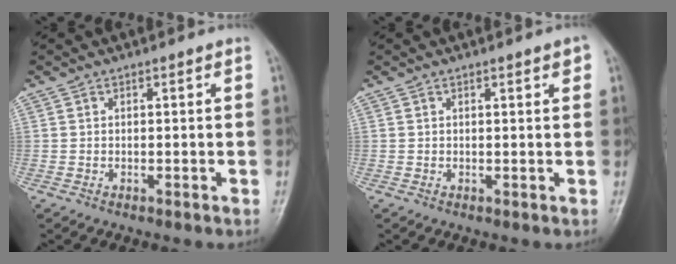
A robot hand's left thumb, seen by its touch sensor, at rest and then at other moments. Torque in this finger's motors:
{"motor_torque": [-0.02, 0.04, -0.08, 0.01, 0.05]}